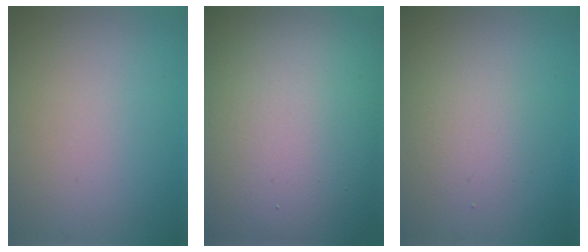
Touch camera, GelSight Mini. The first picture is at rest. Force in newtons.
{"total": 23.8, "press": 23.8, "slide": 0.7}
{"total": 2.4, "press": 2.4, "slide": 0.0}